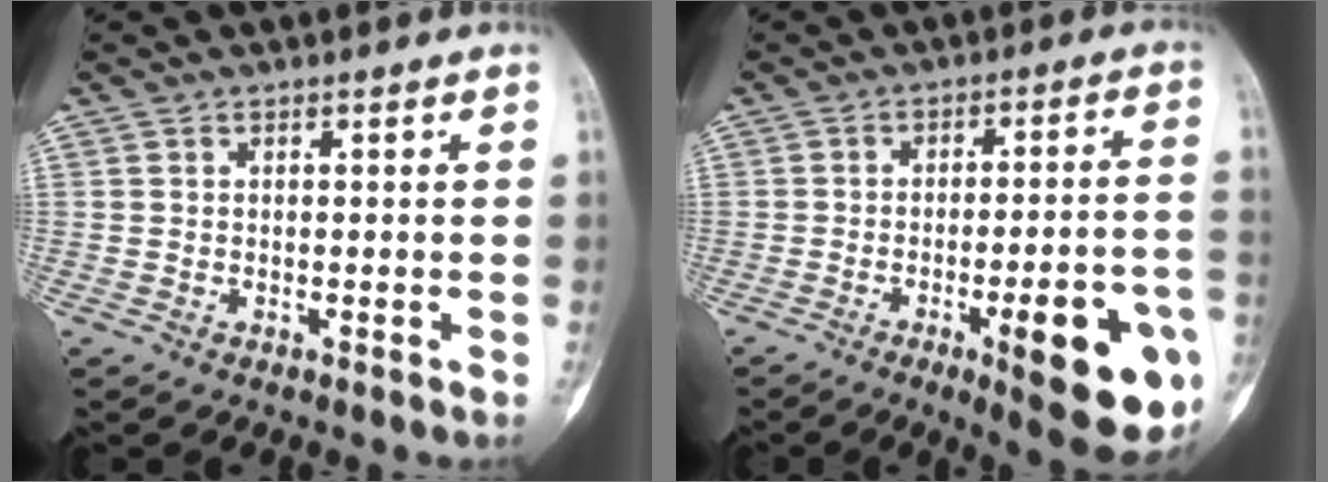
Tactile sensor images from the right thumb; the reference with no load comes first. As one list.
[{"total": 18.3, "force": [-7.1, 4.7, 16.2], "torque": [-0.163, 0.019, -0.083]}]